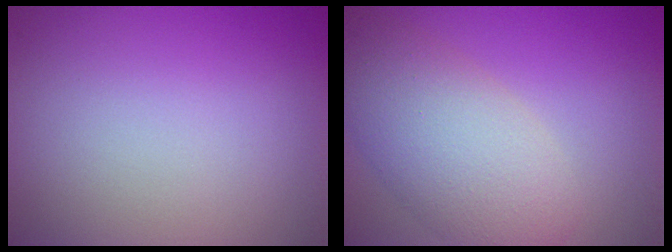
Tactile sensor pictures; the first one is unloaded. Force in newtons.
{"total": 6.5, "press": 6.5, "slide": 0.4}